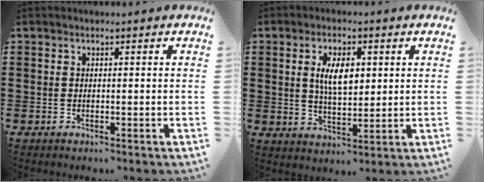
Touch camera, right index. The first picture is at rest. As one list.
[{"total": 6.3, "force": [1.4, 2.9, 5.4], "torque": [-0.105, 0.006, 0.022]}]